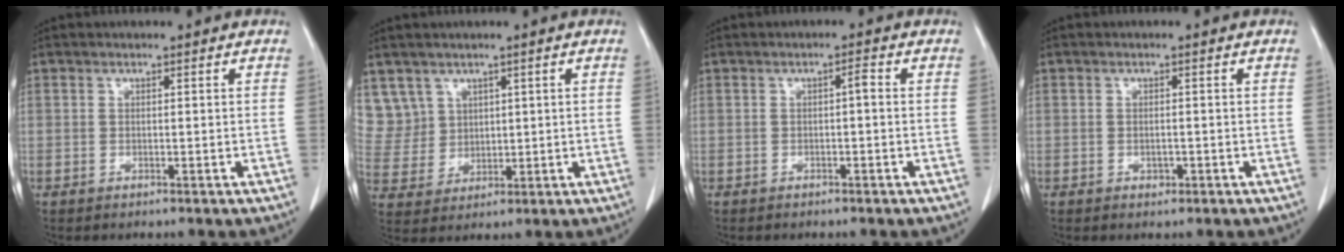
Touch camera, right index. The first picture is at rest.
{"total": 7.4, "force": [4.3, 6.1, -0.1], "torque": [-0.001, 0.013, 0.102]}
{"total": 1.3, "force": [-0.1, 0.2, 1.2], "torque": [-0.019, 0.005, 0.000]}
{"total": 1.0, "force": [-0.3, 0.7, 0.7], "torque": [-0.012, -0.001, 0.001]}